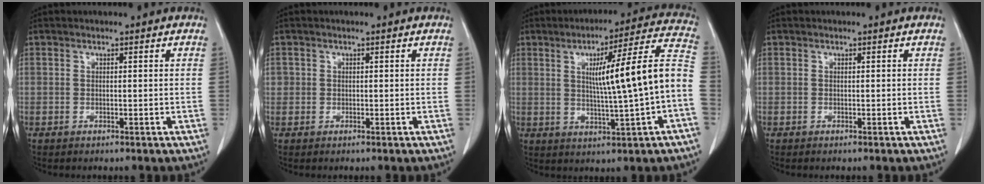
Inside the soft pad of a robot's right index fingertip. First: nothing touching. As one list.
[{"total": 0.9, "force": [0.1, 0.9, 0.1], "torque": [0.009, 0.003, -0.001]}, {"total": 14.6, "force": [-0.1, -0.4, 14.6], "torque": [-0.208, 0.021, -0.001]}, {"total": 0.0}]